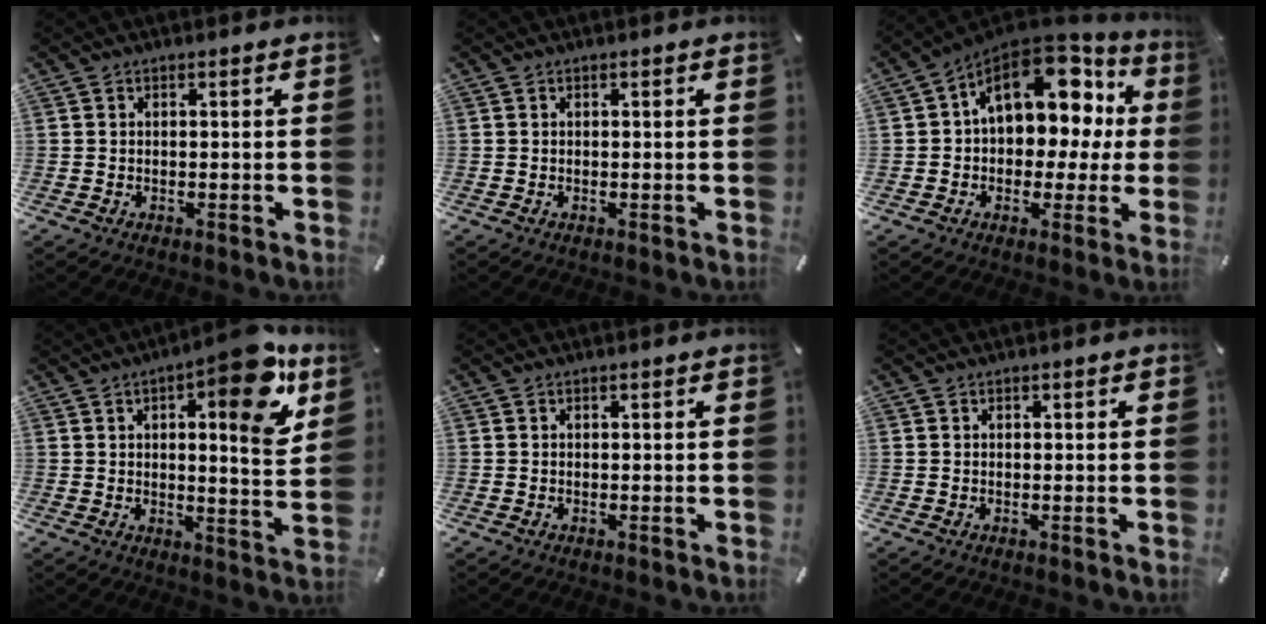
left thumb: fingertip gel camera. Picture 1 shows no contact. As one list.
[{"total": 0.0}, {"total": 17.1, "force": [6.0, 11.3, 11.4], "torque": [-0.157, -0.033, 0.103]}, {"total": 14.3, "force": [7.6, 4.0, 11.5], "torque": [-0.141, -0.046, 0.112]}, {"total": 0.0}, {"total": 0.0}]